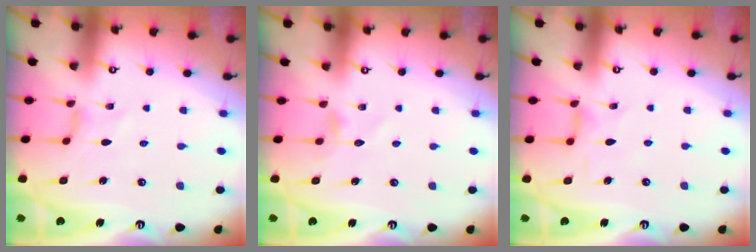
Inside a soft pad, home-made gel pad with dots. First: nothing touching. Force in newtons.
{"total": 3.9, "press": 3.9, "slide": 0.4}
{"total": 2.6, "press": 2.6, "slide": 0.5}